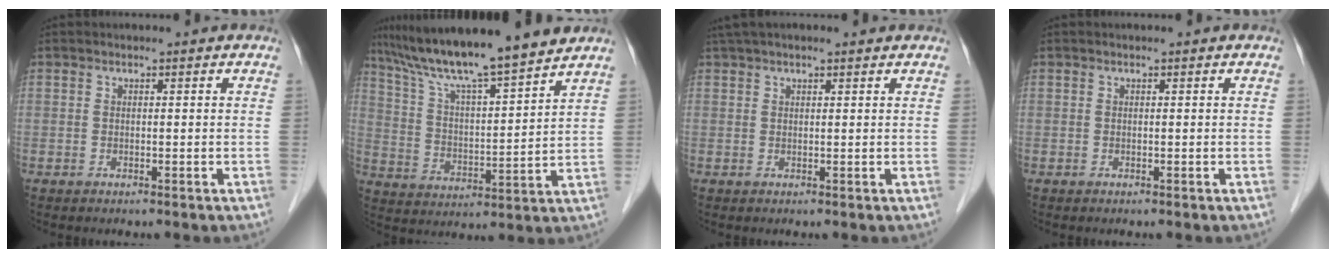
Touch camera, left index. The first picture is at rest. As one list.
[{"total": 15.5, "force": [13.4, -0.3, 7.8], "torque": [-0.138, 0.009, 0.227]}, {"total": 4.9, "force": [3.9, 0.9, 2.8], "torque": [-0.049, 0.044, 0.065]}, {"total": 0.0}]